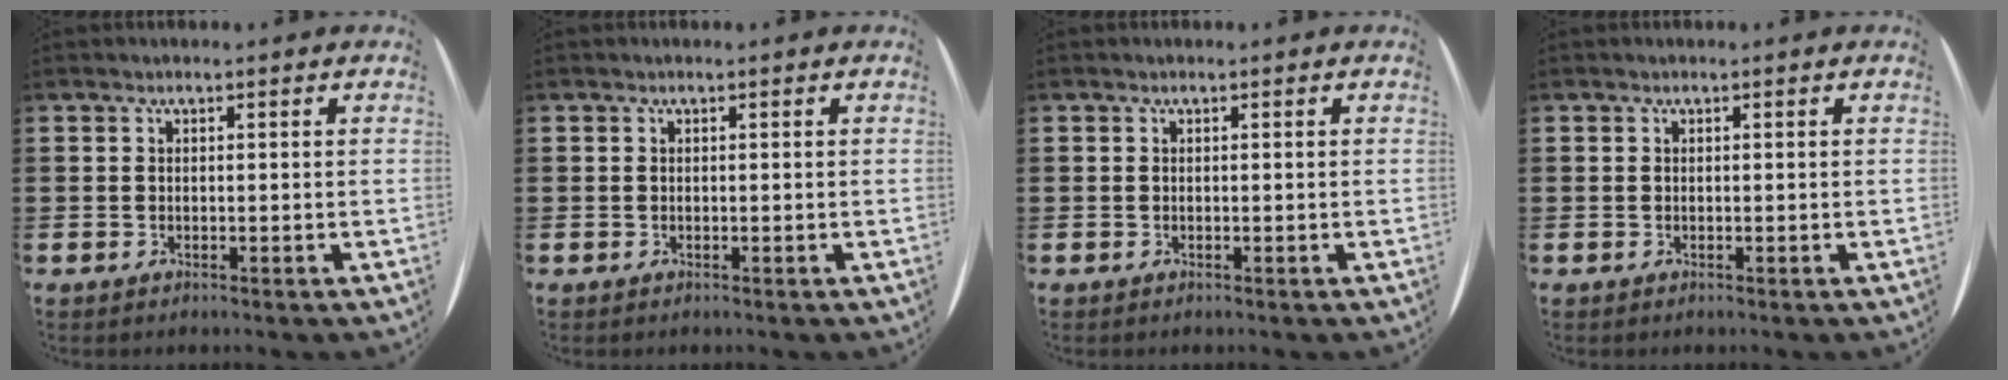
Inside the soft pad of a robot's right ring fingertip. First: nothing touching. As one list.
[{"total": 0.0}, {"total": 0.0}, {"total": 0.0}]